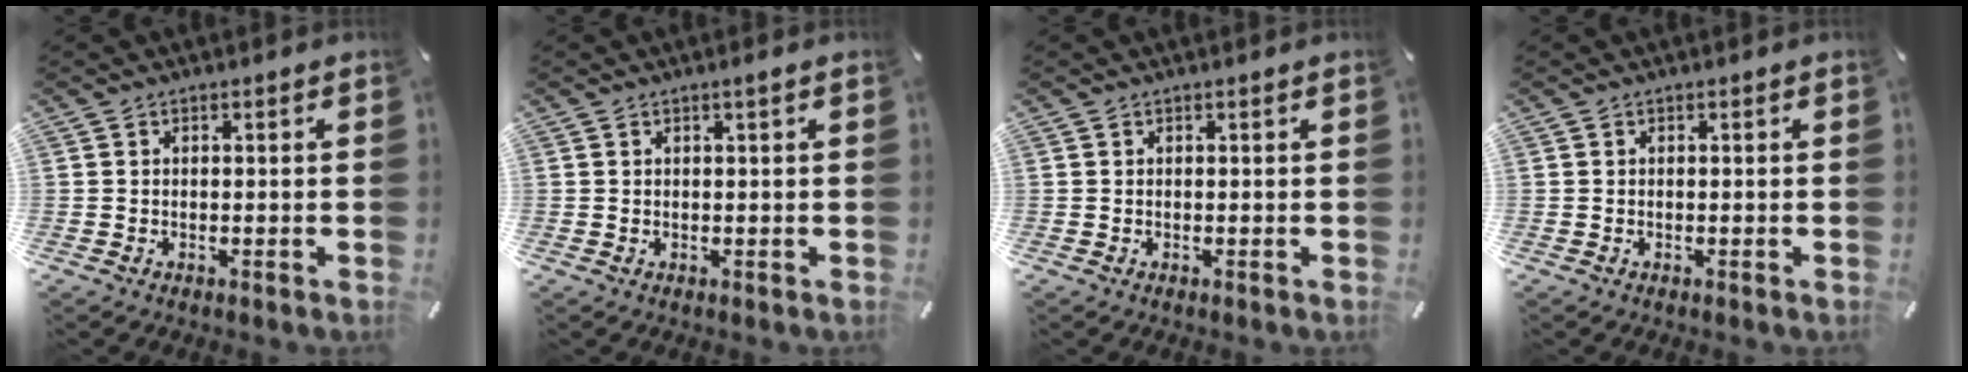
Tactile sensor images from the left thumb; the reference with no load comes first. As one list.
[{"total": 1.2, "force": [0.3, 0.0, 1.1], "torque": [-0.021, 0.000, 0.006]}, {"total": 0.0}, {"total": 0.0}]